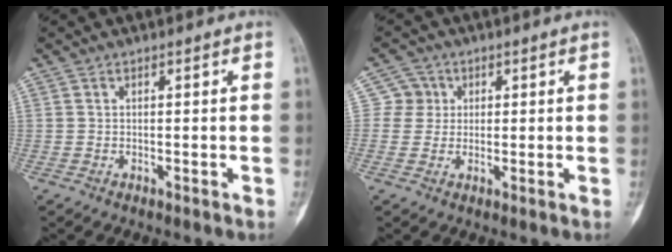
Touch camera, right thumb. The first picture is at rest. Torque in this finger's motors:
{"motor_torque": [-0.16, -0.27, 0.14, 0.00, 0.00]}